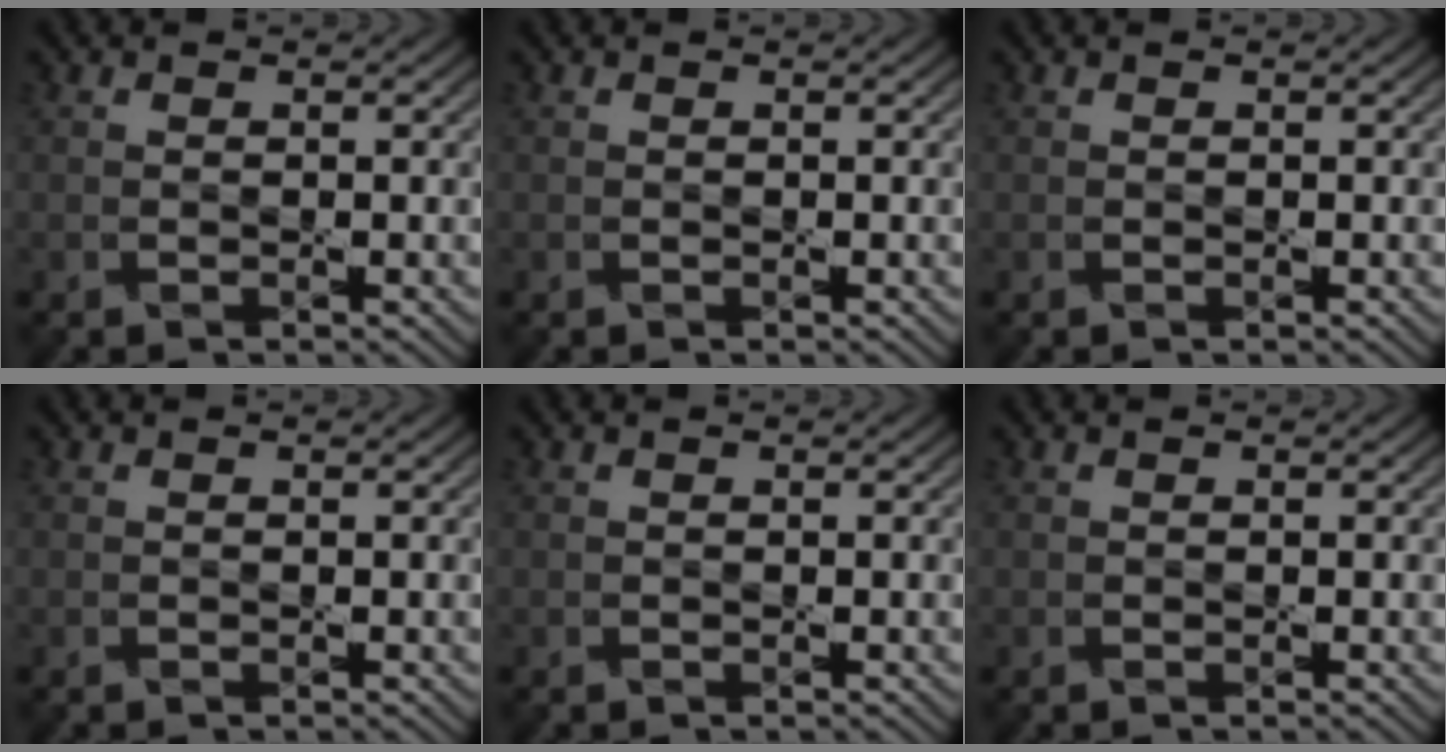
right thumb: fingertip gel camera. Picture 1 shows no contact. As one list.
[{"total": 0.0}, {"total": 0.0}, {"total": 0.0}, {"total": 0.0}, {"total": 0.0}]